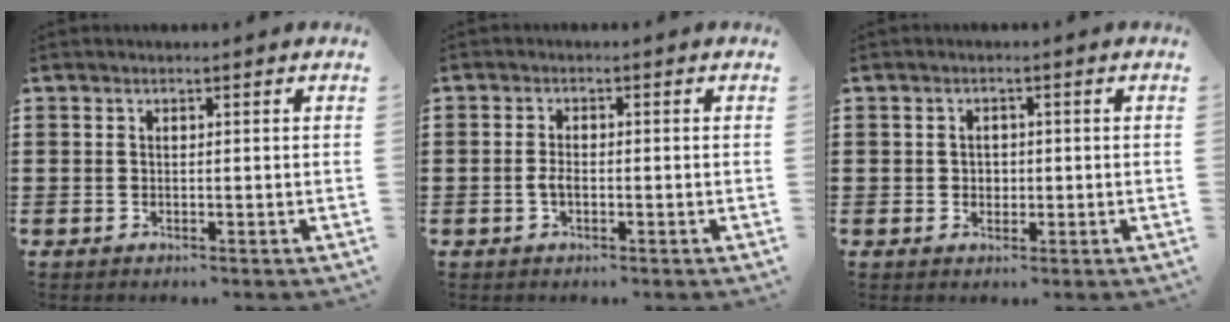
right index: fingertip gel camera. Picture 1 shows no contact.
{"total": 1.8, "force": [-0.6, 0.8, 1.6], "torque": [-0.038, -0.002, -0.014]}
{"total": 1.5, "force": [0.0, 1.4, 0.6], "torque": [-0.015, 0.007, -0.001]}